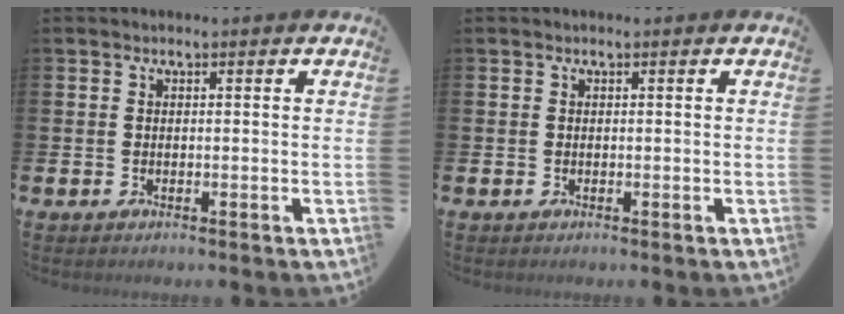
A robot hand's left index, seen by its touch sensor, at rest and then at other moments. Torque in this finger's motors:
{"motor_torque": [0.03, 0.03, 0.01, 0.00]}